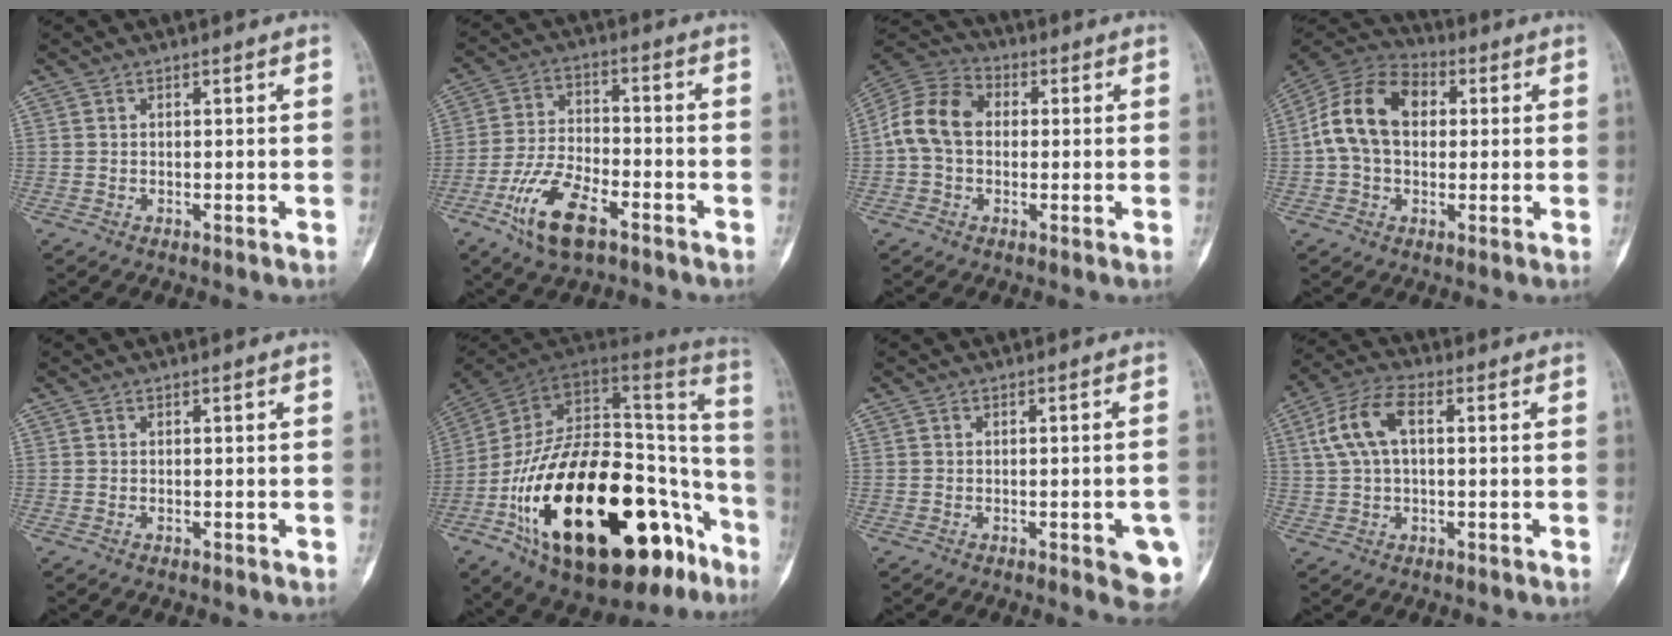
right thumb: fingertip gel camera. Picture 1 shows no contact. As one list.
[{"total": 12.4, "force": [-6.5, 5.5, 8.9], "torque": [-0.175, 0.023, -0.121]}, {"total": 11.2, "force": [0.4, 8.4, 7.4], "torque": [-0.137, 0.033, -0.004]}, {"total": 14.3, "force": [1.6, 10.1, 10.1], "torque": [-0.173, 0.032, 0.017]}, {"total": 0.0}, {"total": 42.1, "force": [-16.9, 20.2, 32.8], "torque": [-0.470, 0.067, -0.261]}, {"total": 6.8, "force": [-2.4, 2.0, 6.0], "torque": [-0.058, 0.003, -0.024]}, {"total": 8.8, "force": [1.7, 4.4, 7.4], "torque": [-0.157, 0.027, 0.030]}]